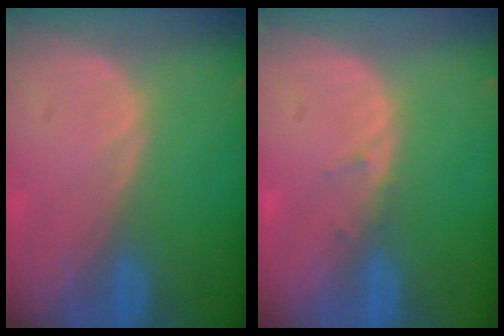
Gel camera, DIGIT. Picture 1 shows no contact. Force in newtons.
{"total": 0.9, "press": 0.6, "slide": 0.6}